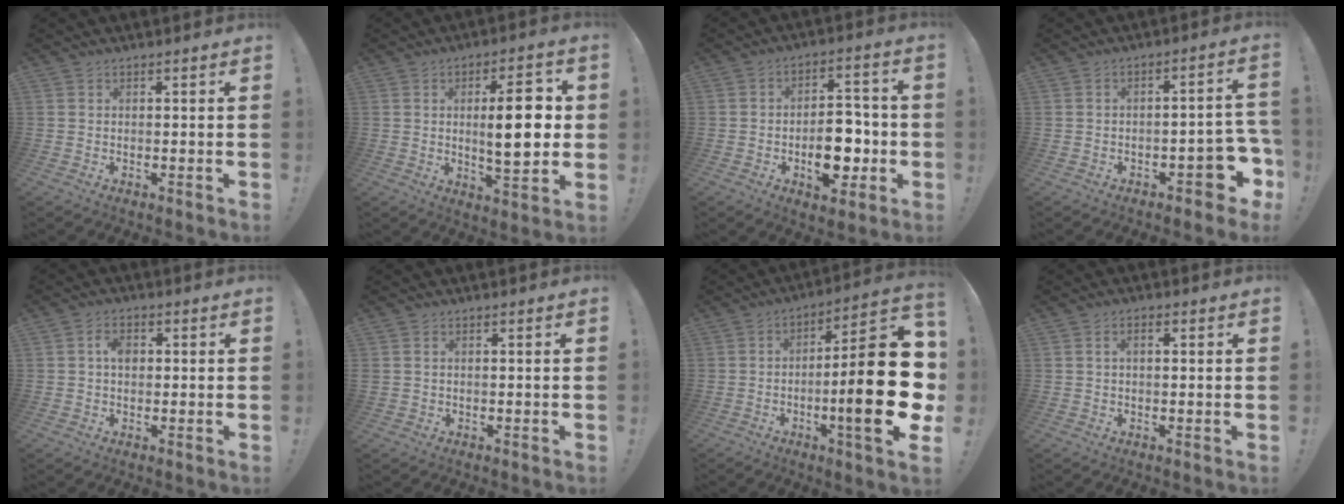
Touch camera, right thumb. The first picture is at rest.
{"total": 12.9, "force": [1.1, 4.0, 12.2], "torque": [-0.177, -0.006, 0.010]}
{"total": 13.0, "force": [-3.6, 7.6, 9.9], "torque": [-0.143, 0.022, -0.055]}
{"total": 9.2, "force": [-4.6, 3.8, 7.0], "torque": [-0.068, 0.027, -0.072]}
{"total": 3.9, "force": [0.3, 2.6, 2.8], "torque": [-0.045, 0.006, 0.003]}
{"total": 1.0, "force": [0.0, 0.1, 1.0], "torque": [-0.021, 0.001, 0.001]}
{"total": 25.3, "force": [-4.2, 5.4, 24.4], "torque": [-0.378, 0.018, -0.063]}
{"total": 2.0, "force": [0.1, 0.9, 1.7], "torque": [-0.029, 0.005, 0.000]}